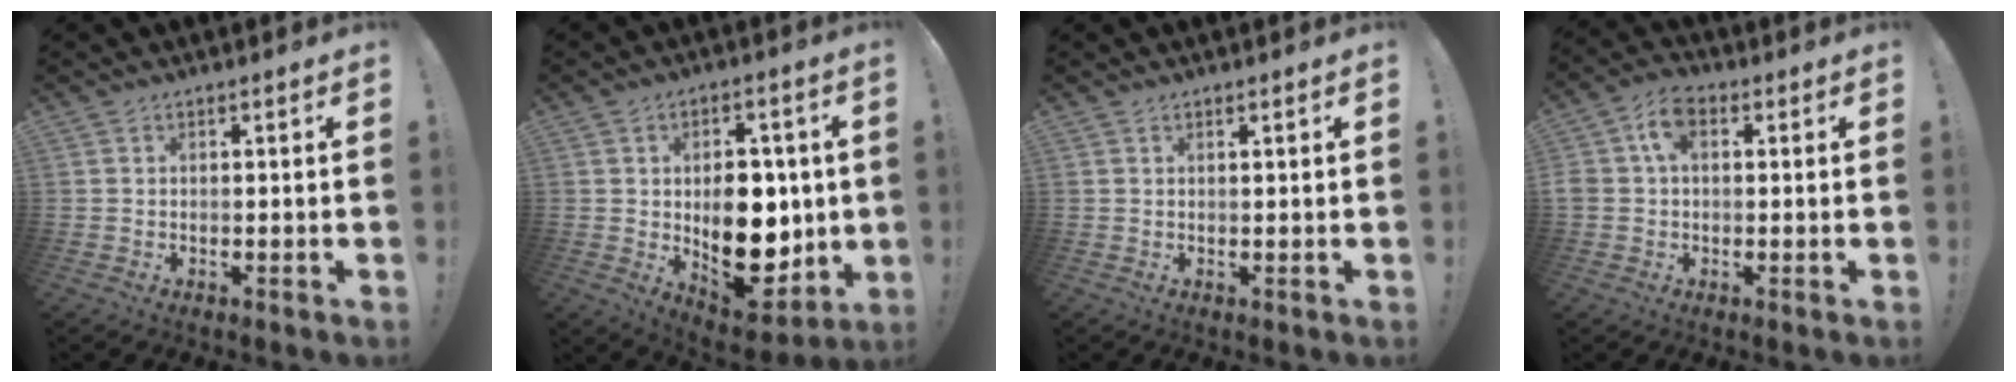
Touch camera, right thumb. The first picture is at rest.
{"total": 16.4, "force": [-0.2, 11.1, 12.1], "torque": [-0.157, -0.011, 0.008]}
{"total": 0.7, "force": [0.6, 0.0, 0.4], "torque": [-0.002, -0.002, 0.009]}
{"total": 7.2, "force": [1.5, 5.2, 4.8], "torque": [-0.092, 0.012, 0.028]}